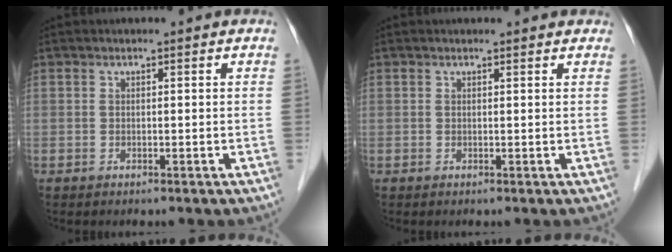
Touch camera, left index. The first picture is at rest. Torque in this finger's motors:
{"motor_torque": [0.25, -0.18, 0.07, -0.01]}